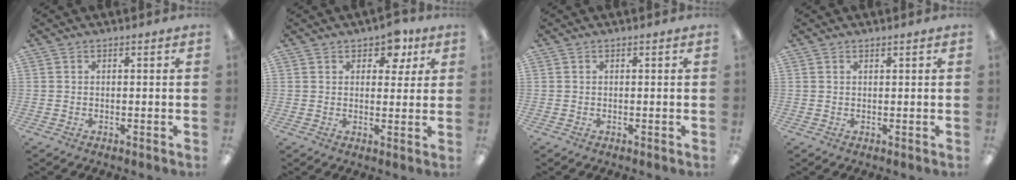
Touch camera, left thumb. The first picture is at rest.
{"total": 6.0, "force": [3.6, 3.8, 2.9], "torque": [-0.029, -0.009, 0.060]}
{"total": 0.0}
{"total": 0.7, "force": [0.6, 0.3, 0.1], "torque": [-0.003, 0.000, 0.012]}